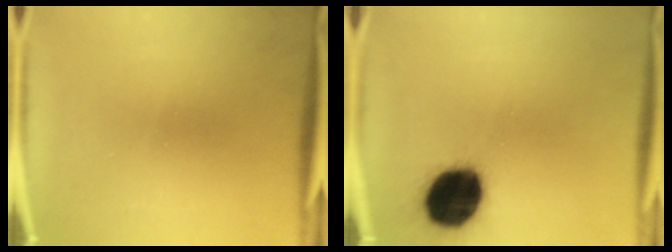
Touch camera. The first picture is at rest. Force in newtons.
{"total": 18.5}